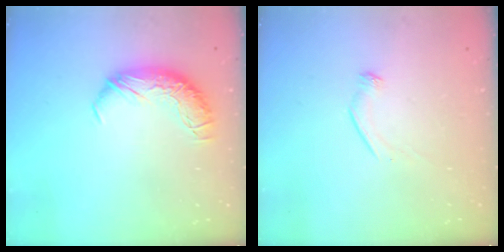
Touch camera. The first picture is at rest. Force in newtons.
{"total": 6.9, "press": 6.9, "slide": 0.9}